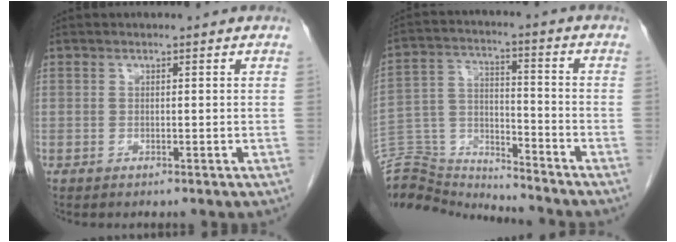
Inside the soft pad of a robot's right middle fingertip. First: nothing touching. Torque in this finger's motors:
{"motor_torque": [0.17, 0.06, 0.26, -0.02]}